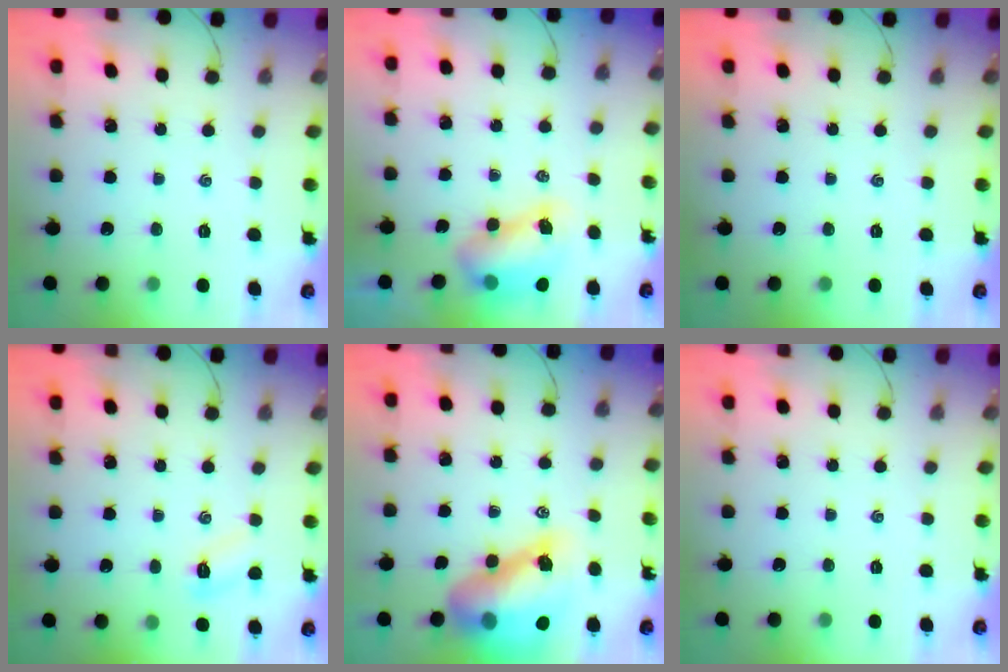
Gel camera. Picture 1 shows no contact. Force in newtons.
{"total": 7.6, "press": 7.4, "slide": 1.7}
{"total": 0.0}
{"total": 4.0, "press": 3.9, "slide": 1.0}
{"total": 17.7, "press": 17.0, "slide": 5.0}
{"total": 0.0}